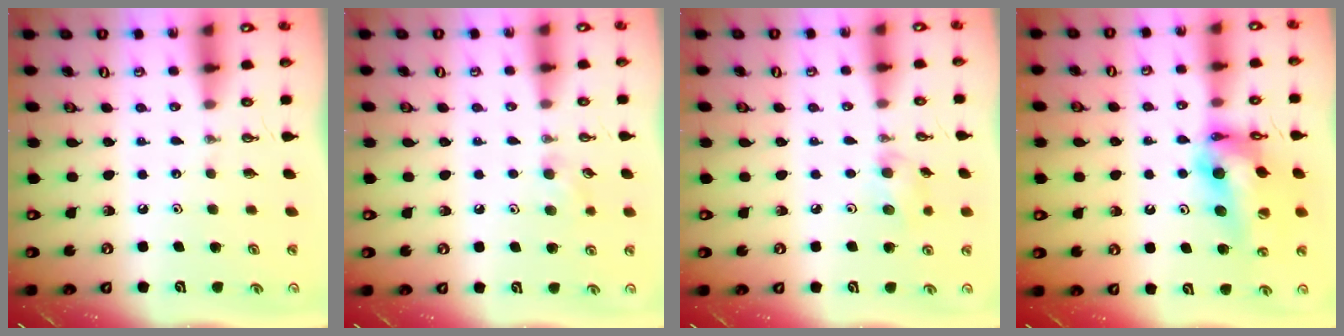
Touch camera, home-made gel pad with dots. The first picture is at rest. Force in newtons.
{"total": 5.7, "press": 5.5, "slide": 1.3}
{"total": 6.4, "press": 6.3, "slide": 1.1}
{"total": 16.5, "press": 16.4, "slide": 1.8}